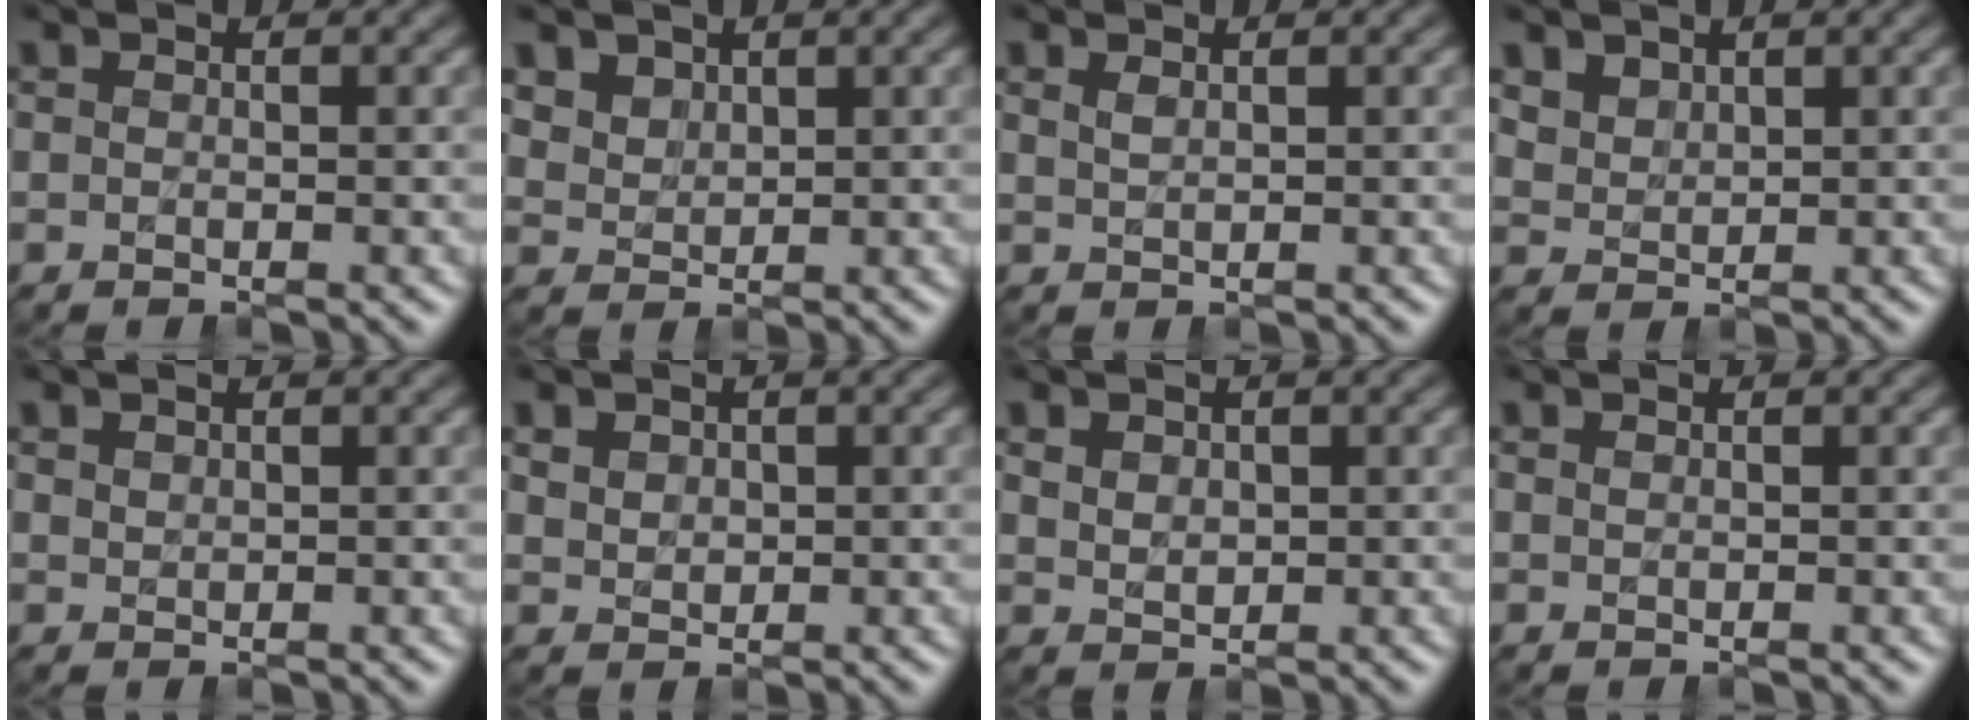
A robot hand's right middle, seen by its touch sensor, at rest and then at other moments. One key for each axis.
{"total": 3.0, "fx": 2.1, "fy": 2.0, "fz": 1.0, "tx": -0.035, "ty": 0.000, "tz": 0.053}
{"total": 0.6, "fx": 0.4, "fy": 0.2, "fz": 0.4, "tx": -0.006, "ty": -0.001, "tz": 0.013}
{"total": 2.2, "fx": 1.7, "fy": 1.3, "fz": 0.7, "tx": -0.022, "ty": -0.005, "tz": 0.048}
{"total": 0.5, "fx": 0.5, "fy": 0.3, "fz": 0.0, "tx": -0.001, "ty": -0.003, "tz": 0.016}
{"total": 1.9, "fx": 0.9, "fy": 1.5, "fz": 0.8, "tx": -0.019, "ty": 0.006, "tz": 0.021}
{"total": 1.6, "fx": 0.6, "fy": 1.2, "fz": 0.8, "tx": -0.015, "ty": -0.006, "tz": 0.021}
{"total": 0.0}